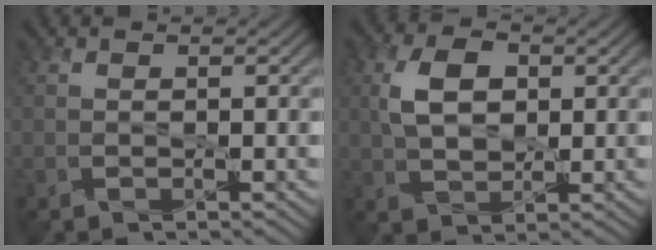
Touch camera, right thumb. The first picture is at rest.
{"total": 6.1, "force": [1.2, 3.9, 4.5], "torque": [-0.096, 0.006, 0.020]}